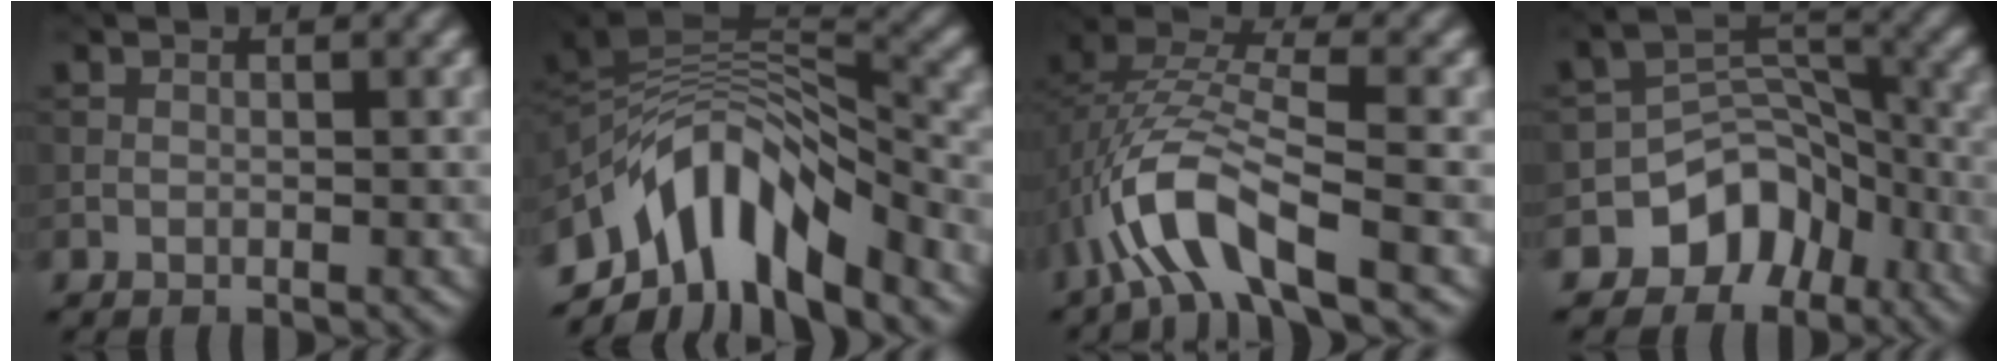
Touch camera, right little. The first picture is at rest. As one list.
[{"total": 10.5, "force": [-6.4, 4.8, 6.9], "torque": [-0.105, 0.003, -0.118]}, {"total": 8.3, "force": [-3.8, 2.8, 6.8], "torque": [-0.147, 0.009, -0.083]}, {"total": 7.1, "force": [-4.2, 5.1, 2.6], "torque": [-0.018, -0.002, -0.074]}]